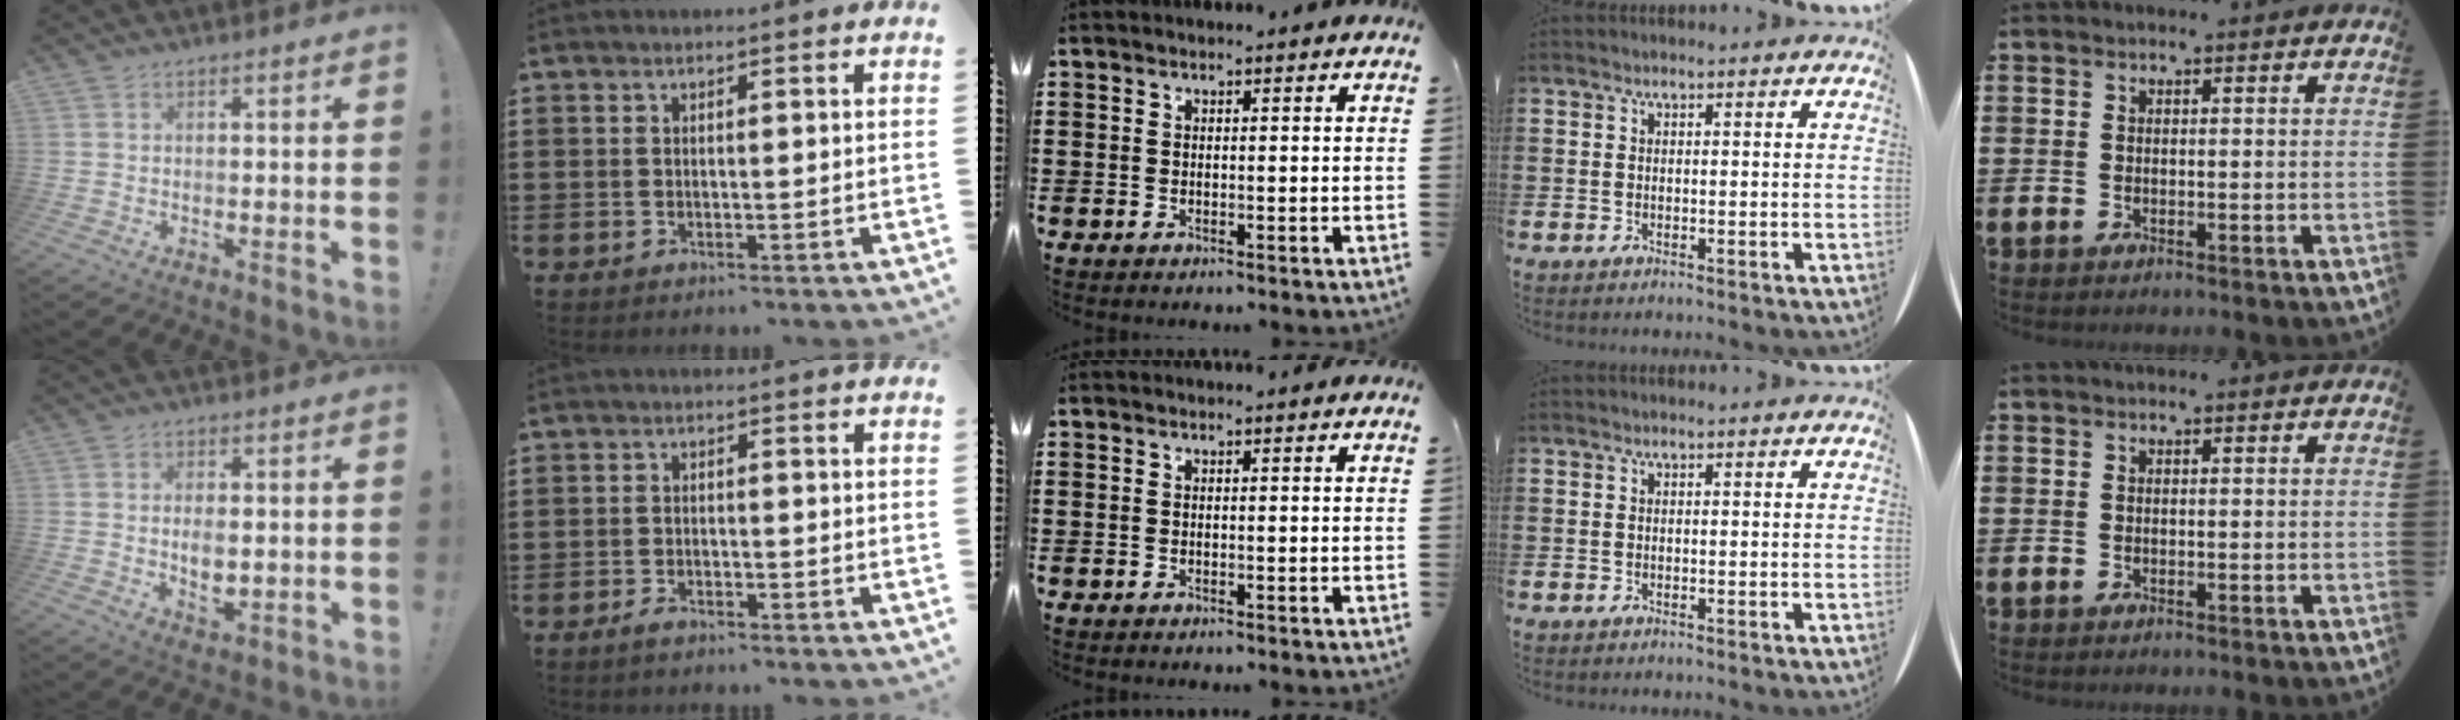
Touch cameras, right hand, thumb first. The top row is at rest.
{"thumb": {"total": 4.9, "force": [0.3, 2.8, 4.0], "torque": [-0.051, -0.005, 0.001]}, "index": {"total": 1.6, "force": [-1.4, 0.5, 0.5], "torque": [-0.013, 0.002, -0.029]}}